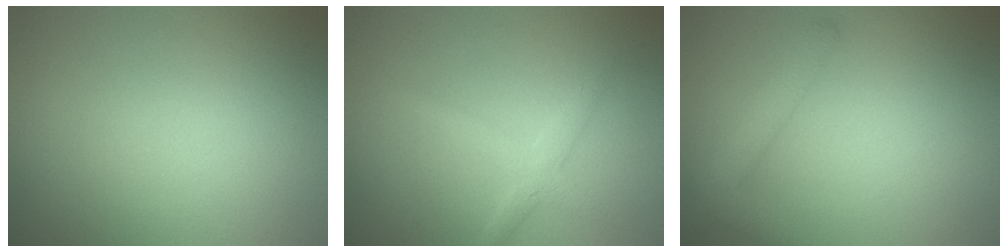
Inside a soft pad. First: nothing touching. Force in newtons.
{"total": 1.8, "press": 1.8, "slide": 0.0}
{"total": 2.6, "press": 2.6, "slide": 0.2}